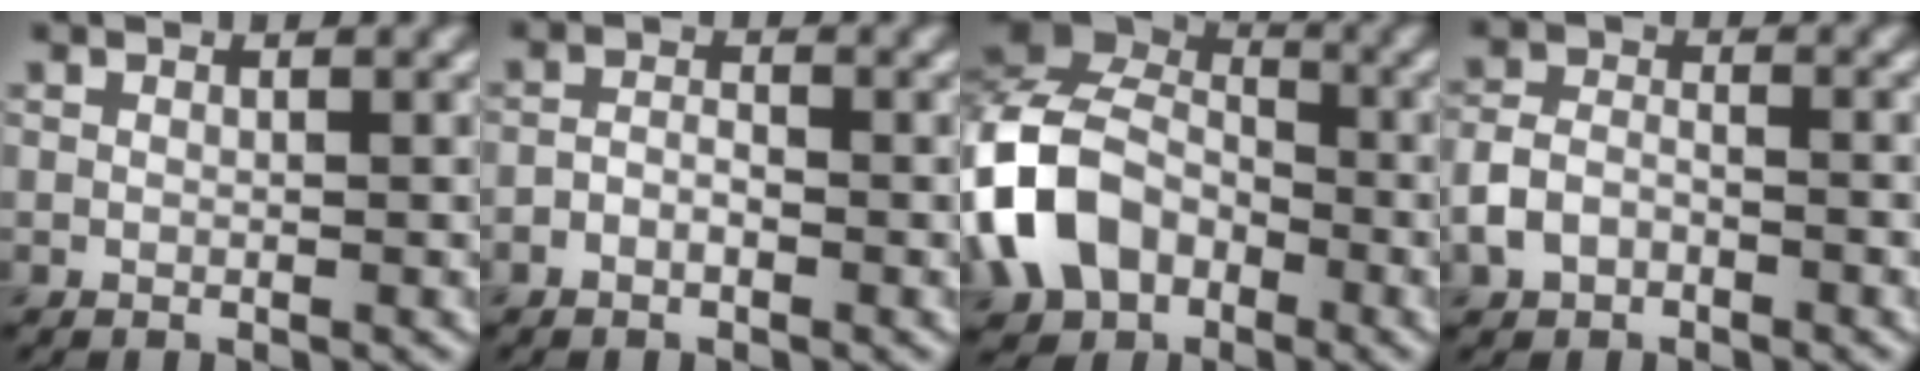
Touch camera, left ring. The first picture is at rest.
{"total": 1.5, "force": [-0.8, 0.8, 1.0], "torque": [-0.019, 0.003, -0.019]}
{"total": 10.2, "force": [-4.0, 7.6, 5.6], "torque": [-0.126, -0.004, -0.091]}
{"total": 2.8, "force": [-1.6, 1.9, 1.4], "torque": [-0.025, 0.004, -0.040]}